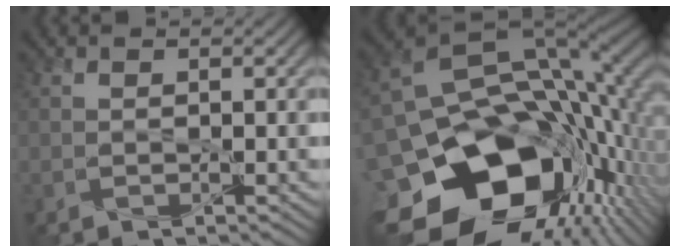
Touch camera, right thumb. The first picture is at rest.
{"total": 20.9, "force": [-6.5, 14.6, 13.5], "torque": [-0.287, -0.053, -0.083]}